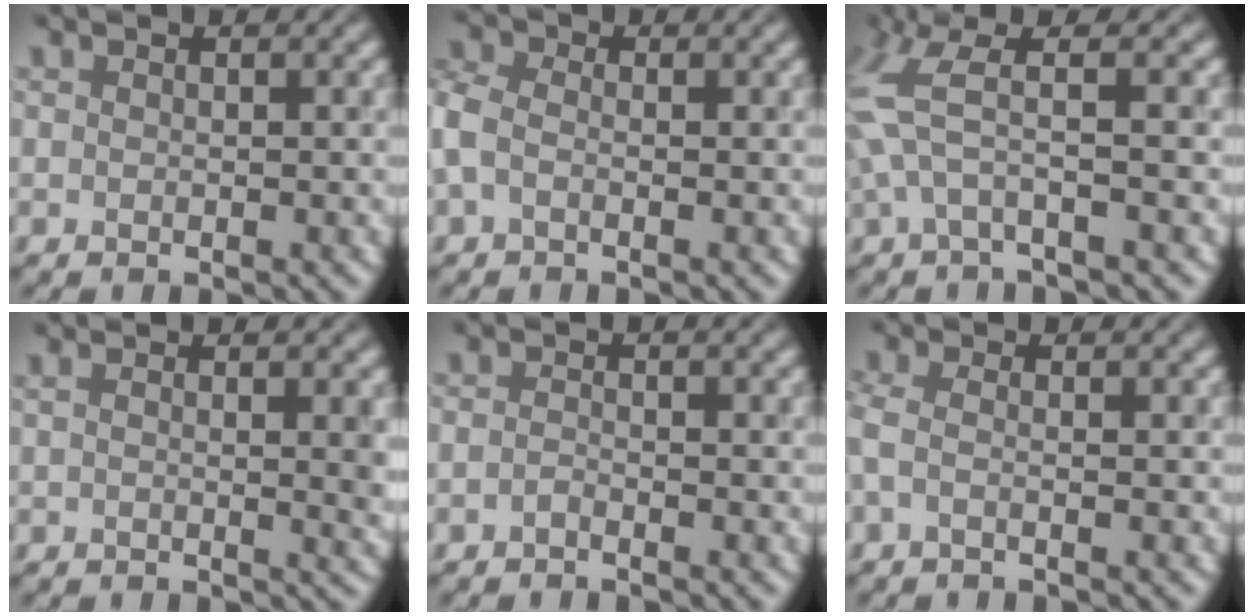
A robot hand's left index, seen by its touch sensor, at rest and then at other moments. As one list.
[{"total": 2.9, "force": [-0.6, 2.1, 1.9], "torque": [-0.058, 0.006, -0.027]}, {"total": 4.0, "force": [0.9, 0.5, 3.9], "torque": [-0.099, 0.007, 0.015]}, {"total": 3.1, "force": [0.5, 0.7, 3.0], "torque": [-0.038, -0.001, 0.006]}, {"total": 0.7, "force": [-0.7, 0.1, 0.4], "torque": [-0.011, 0.001, -0.015]}, {"total": 1.6, "force": [-0.6, 0.6, 1.3], "torque": [-0.035, -0.002, -0.021]}]